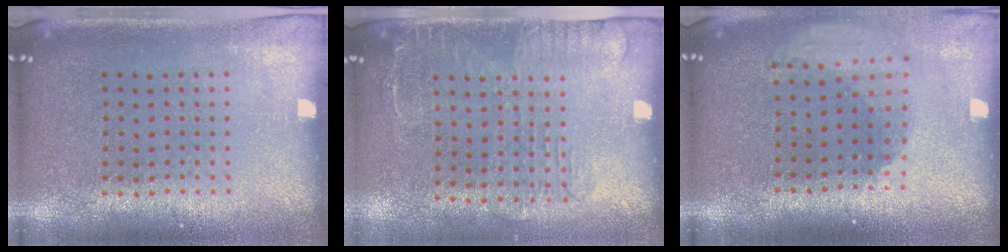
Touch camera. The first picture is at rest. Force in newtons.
{"total": 1.6, "press": 1.2, "slide": 1.1}
{"total": 1.9, "press": 1.5, "slide": 1.1}